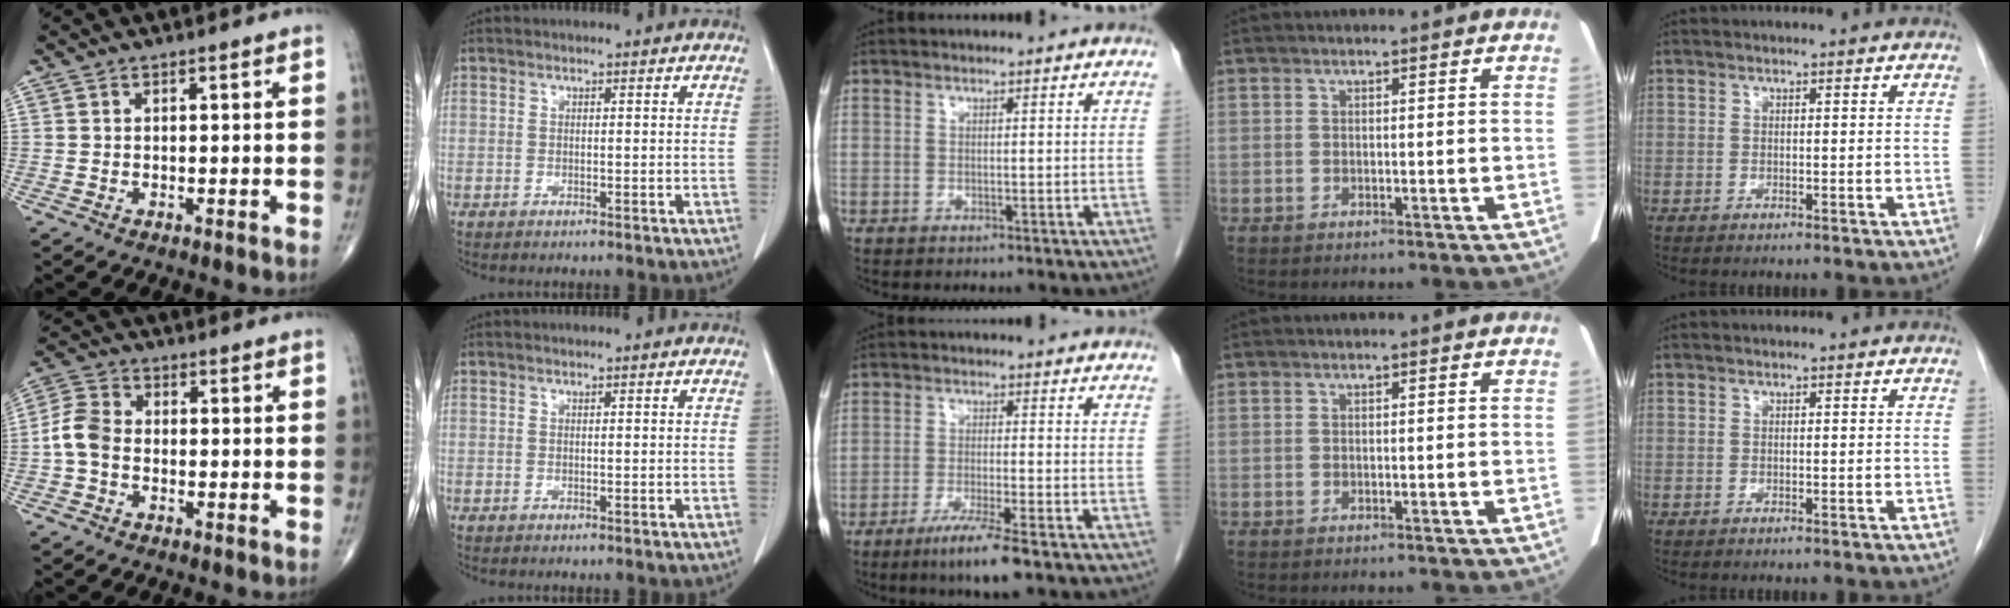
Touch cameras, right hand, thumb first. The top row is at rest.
{"thumb": {"total": 5.7, "force": [-1.2, 4.1, 3.8], "torque": [-0.076, 0.017, -0.036]}, "middle": {"total": 6.5, "force": [-4.2, -0.1, 4.9], "torque": [-0.089, -0.017, -0.075]}}